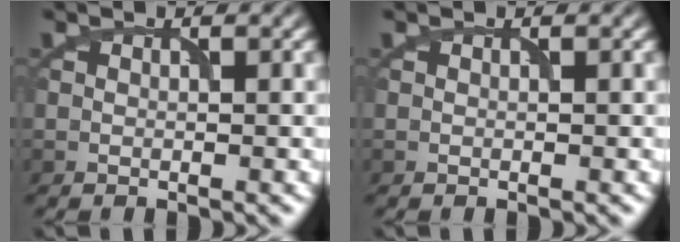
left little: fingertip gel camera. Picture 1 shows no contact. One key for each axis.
{"total": 0.0}